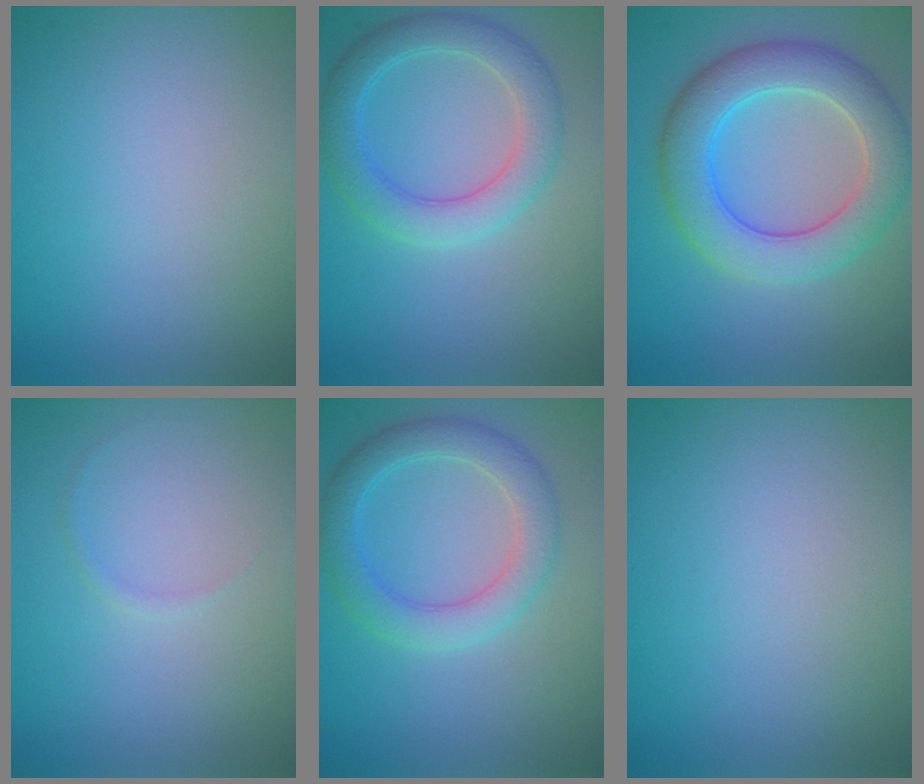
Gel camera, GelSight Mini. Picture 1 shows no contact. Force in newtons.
{"total": 3.6, "press": 3.6, "slide": 0.3}
{"total": 6.9, "press": 6.9, "slide": 0.3}
{"total": 1.2, "press": 1.2, "slide": 0.2}
{"total": 4.0, "press": 4.0, "slide": 0.3}
{"total": 0.0}